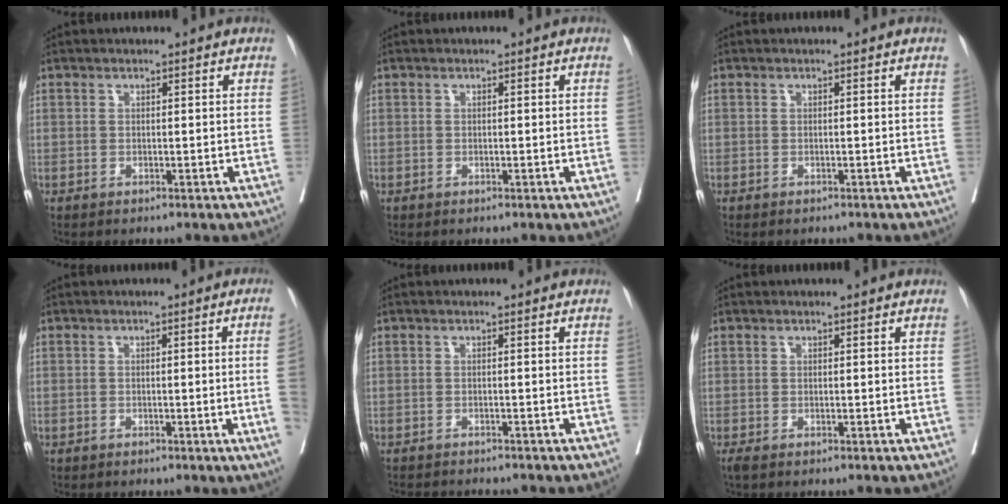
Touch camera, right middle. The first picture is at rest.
{"total": 0.0}
{"total": 0.9, "force": [-0.8, 0.2, 0.3], "torque": [-0.011, -0.003, -0.013]}
{"total": 3.6, "force": [-0.7, -0.8, 3.4], "torque": [-0.045, -0.001, -0.010]}
{"total": 6.0, "force": [-5.6, 0.6, 1.9], "torque": [-0.026, -0.009, -0.079]}
{"total": 0.9, "force": [-0.7, 0.2, 0.5], "torque": [-0.013, -0.006, -0.014]}